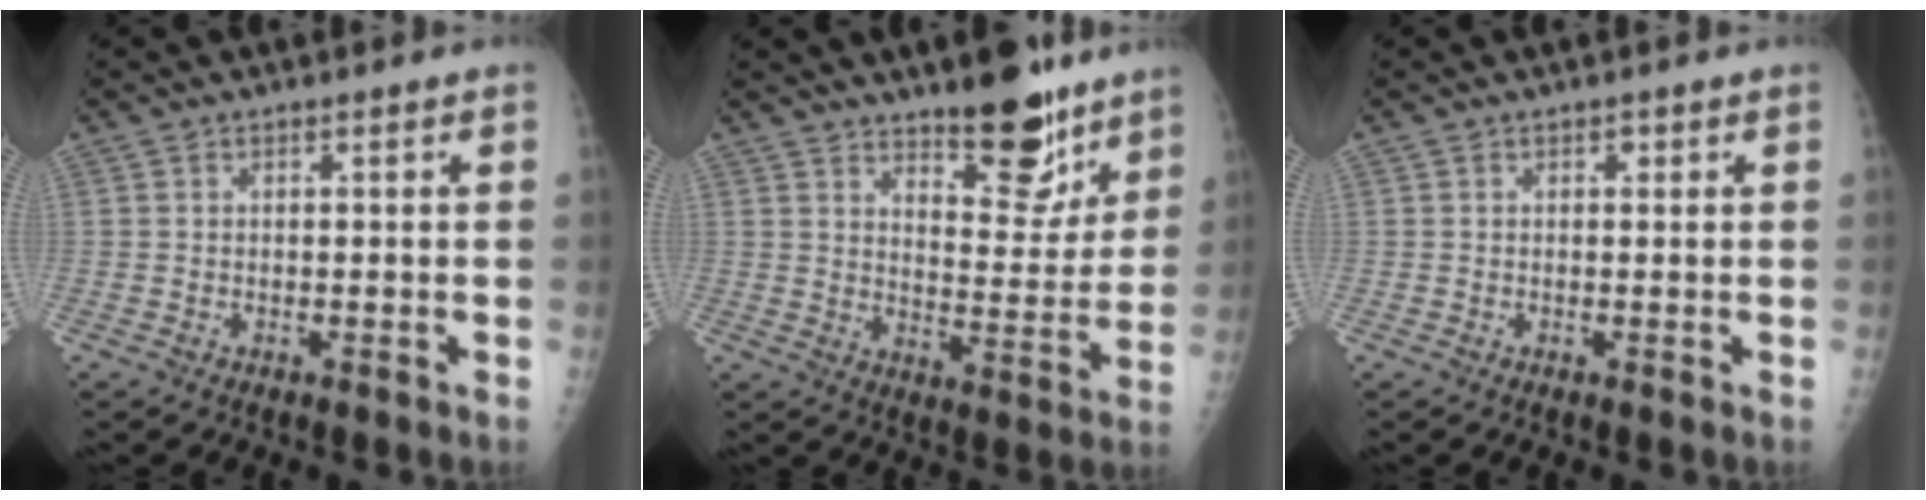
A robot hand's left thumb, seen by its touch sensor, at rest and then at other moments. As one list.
[{"total": 13.4, "force": [9.6, 5.1, 7.9], "torque": [-0.067, -0.071, 0.148]}, {"total": 0.7, "force": [0.2, 0.5, 0.4], "torque": [0.004, 0.002, 0.001]}]